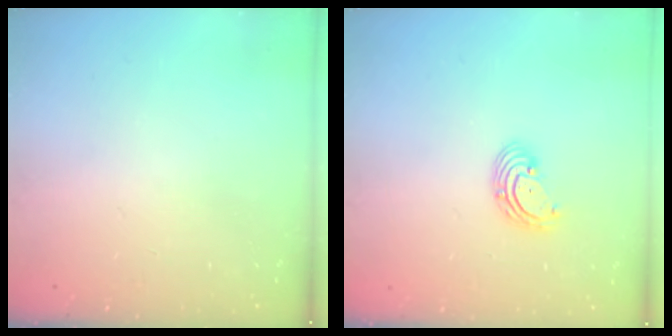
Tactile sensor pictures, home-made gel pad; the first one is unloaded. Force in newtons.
{"total": 2.8, "press": 2.8, "slide": 0.2}